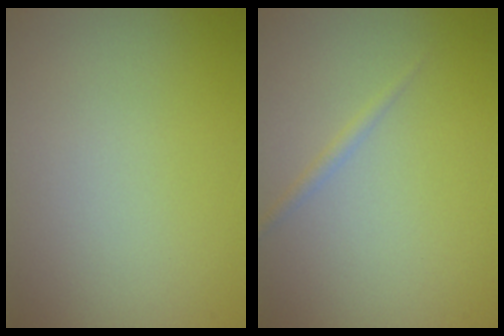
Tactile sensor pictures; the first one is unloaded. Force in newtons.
{"total": 0.8, "press": 0.8, "slide": 0.1}